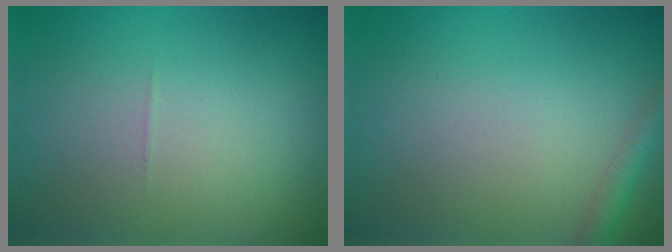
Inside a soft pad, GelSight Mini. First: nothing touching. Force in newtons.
{"total": 1.7, "press": 1.7, "slide": 0.1}